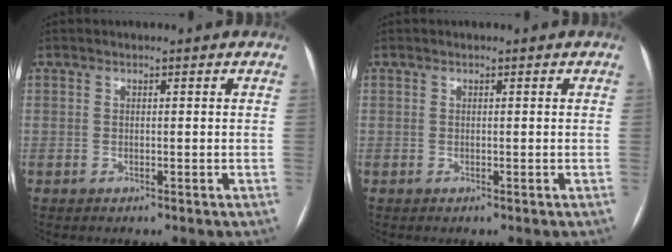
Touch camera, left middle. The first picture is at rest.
{"total": 0.0}